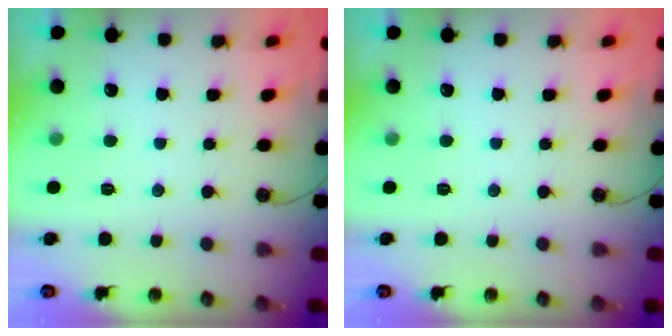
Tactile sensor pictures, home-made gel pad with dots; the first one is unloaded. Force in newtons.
{"total": 0.0}